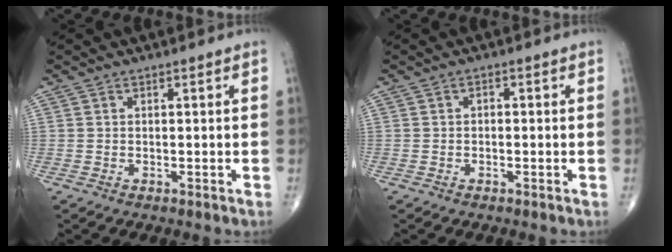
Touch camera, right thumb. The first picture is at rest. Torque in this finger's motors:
{"motor_torque": [0.01, -0.22, 0.17, -0.03, 0.04]}